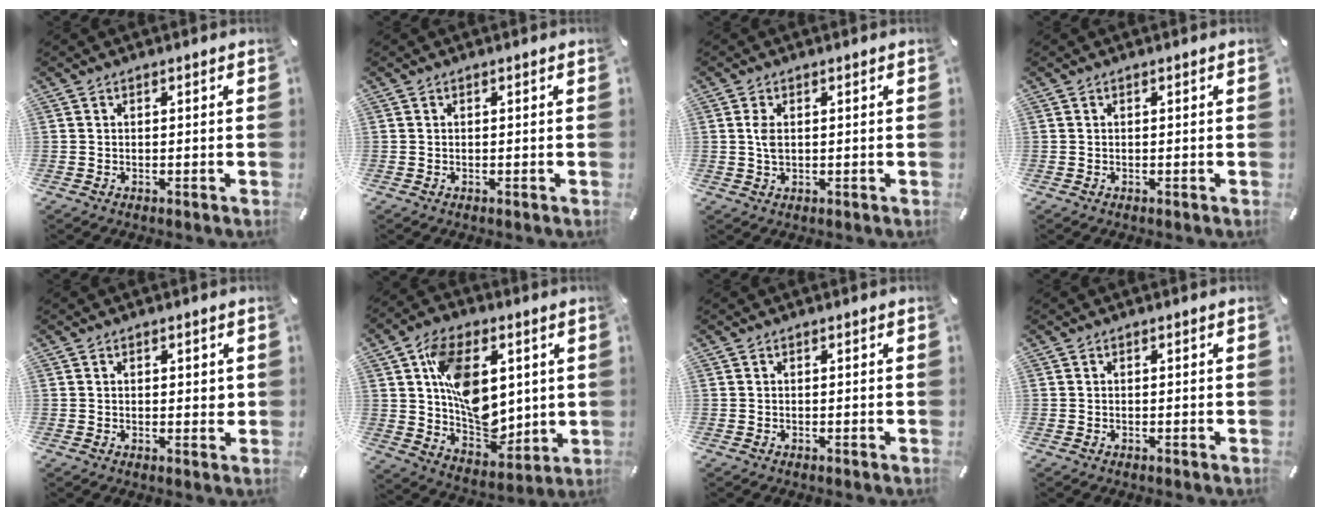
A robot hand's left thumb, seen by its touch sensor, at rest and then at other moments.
{"total": 0.0}
{"total": 2.6, "force": [0.4, 1.5, 2.2], "torque": [-0.062, 0.001, 0.001]}
{"total": 0.0}
{"total": 2.1, "force": [0.3, 1.1, 1.7], "torque": [-0.018, -0.003, 0.001]}
{"total": 16.7, "force": [3.7, 11.6, 11.4], "torque": [-0.189, -0.002, 0.079]}
{"total": 0.0}
{"total": 0.0}